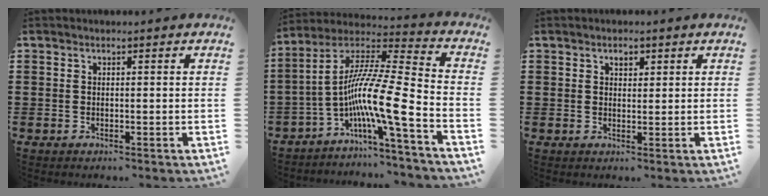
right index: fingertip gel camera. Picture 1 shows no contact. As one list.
[{"total": 12.8, "force": [-5.1, 1.2, 11.6], "torque": [-0.228, -0.024, -0.107]}, {"total": 1.4, "force": [0.8, 0.9, 0.8], "torque": [-0.009, 0.002, 0.013]}]